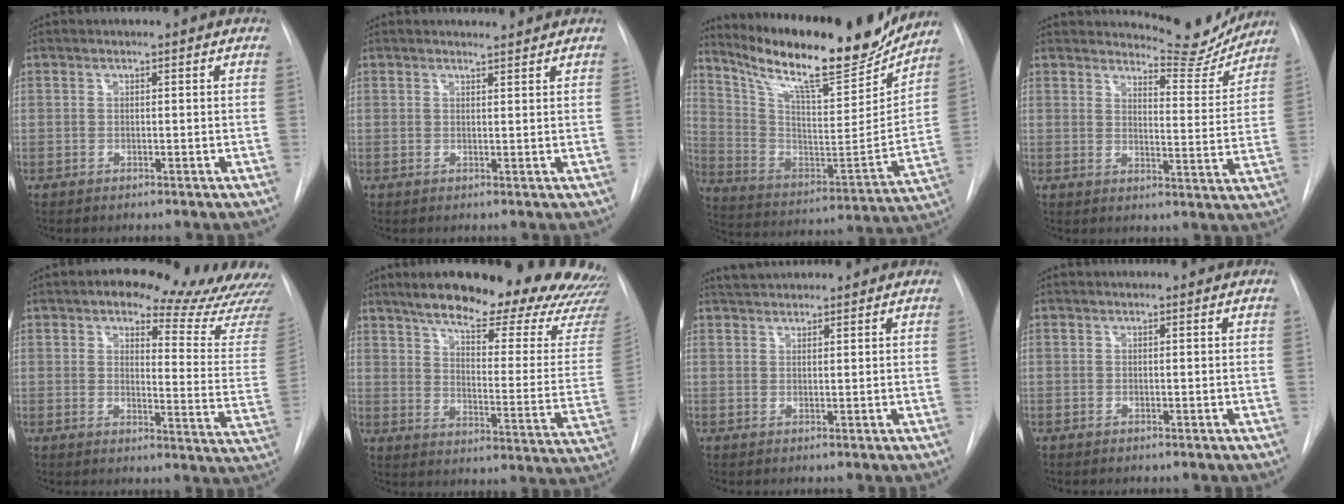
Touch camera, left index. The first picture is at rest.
{"total": 1.6, "force": [1.6, -0.1, -0.2], "torque": [-0.006, -0.002, 0.023]}
{"total": 24.1, "force": [19.7, 4.6, 13.0], "torque": [-0.228, -0.017, 0.310]}
{"total": 9.0, "force": [8.9, 1.5, 0.7], "torque": [-0.002, -0.035, 0.107]}
{"total": 19.0, "force": [16.4, 4.9, 8.1], "torque": [-0.072, -0.057, 0.175]}
{"total": 29.4, "force": [23.9, 4.1, 16.7], "torque": [-0.208, -0.061, 0.301]}
{"total": 3.5, "force": [3.3, 0.6, 0.8], "torque": [-0.016, 0.030, 0.059]}
{"total": 0.0}